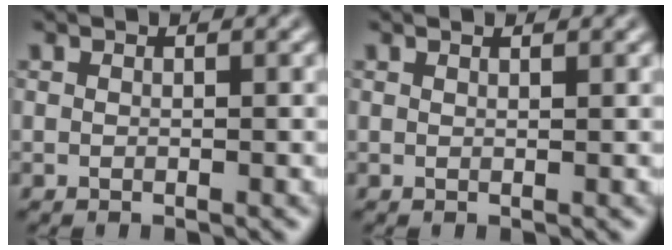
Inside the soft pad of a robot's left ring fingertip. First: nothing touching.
{"total": 1.1, "force": [0.8, 0.5, 0.6], "torque": [0.002, 0.011, -0.006]}